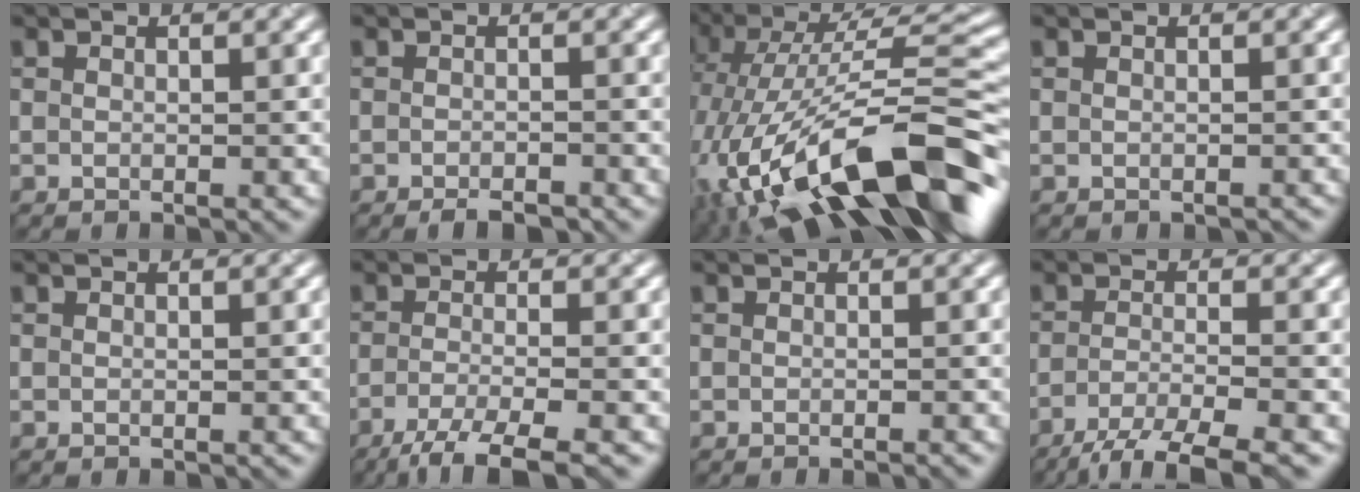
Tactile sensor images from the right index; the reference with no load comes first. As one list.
[{"total": 2.3, "force": [-1.8, 0.6, 1.3], "torque": [-0.016, -0.001, -0.027]}, {"total": 15.4, "force": [-5.6, 5.9, 13.1], "torque": [-0.224, 0.019, -0.098]}, {"total": 0.6, "force": [-0.6, 0.1, 0.1], "torque": [-0.001, -0.002, -0.007]}, {"total": 0.0}, {"total": 5.3, "force": [-3.5, 1.0, 3.8], "torque": [-0.058, -0.007, -0.072]}, {"total": 1.0, "force": [-0.7, 0.2, 0.6], "torque": [-0.002, -0.003, -0.014]}, {"total": 5.7, "force": [-4.1, 1.2, 3.8], "torque": [-0.058, -0.007, -0.077]}]